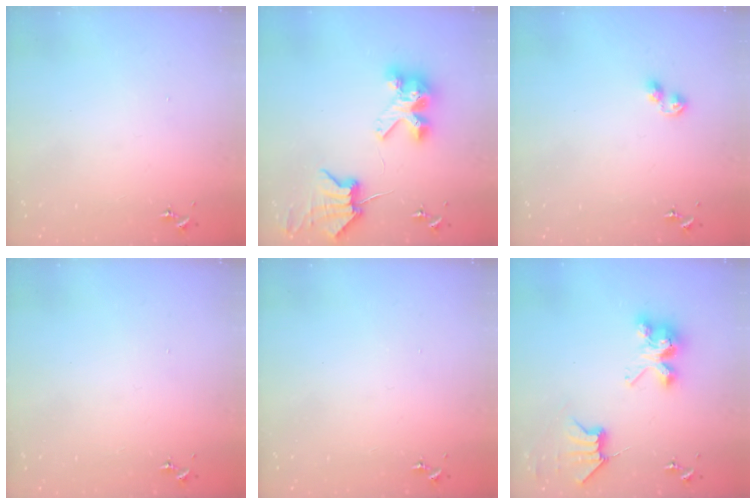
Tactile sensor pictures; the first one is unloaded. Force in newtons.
{"total": 8.7, "press": 8.7, "slide": 1.2}
{"total": 3.8, "press": 3.8, "slide": 0.5}
{"total": 0.0}
{"total": 0.0}
{"total": 7.9, "press": 7.9, "slide": 0.2}